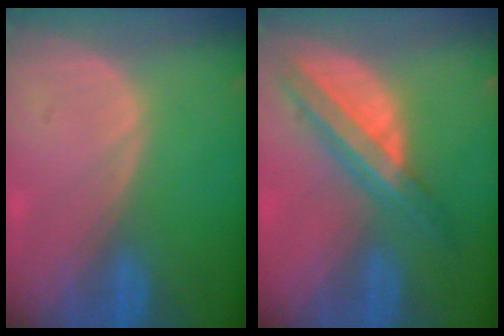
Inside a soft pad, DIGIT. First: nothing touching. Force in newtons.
{"total": 8.0, "press": 6.7, "slide": 4.4}